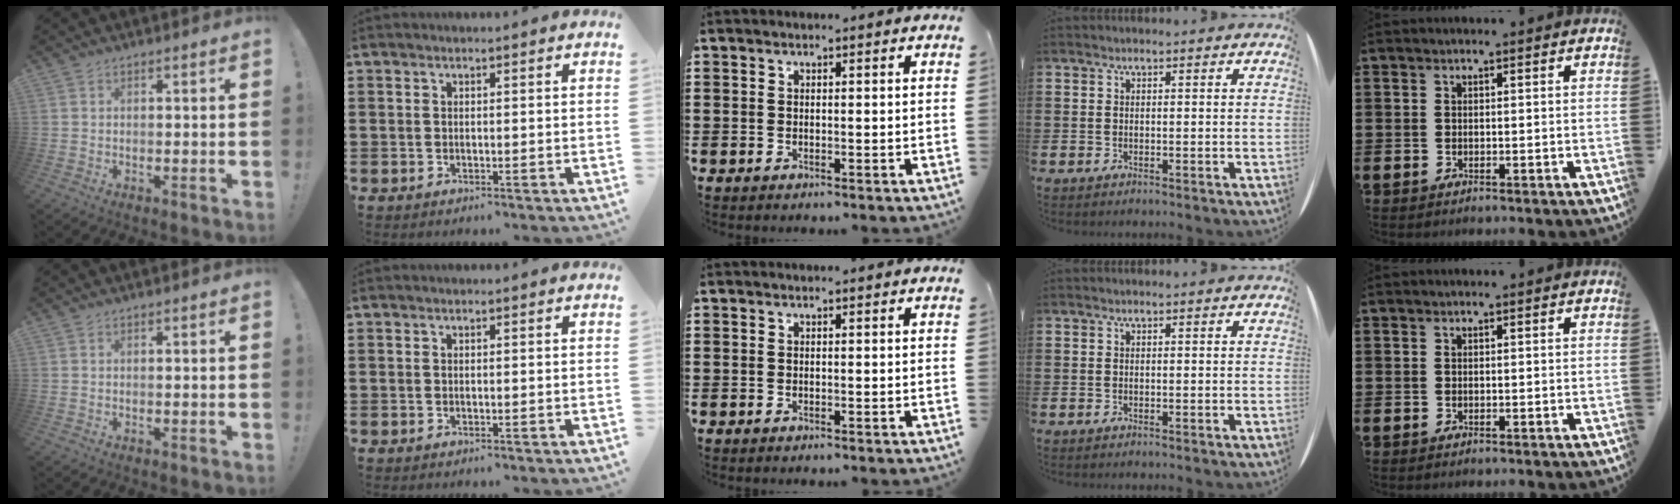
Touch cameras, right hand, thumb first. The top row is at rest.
{}